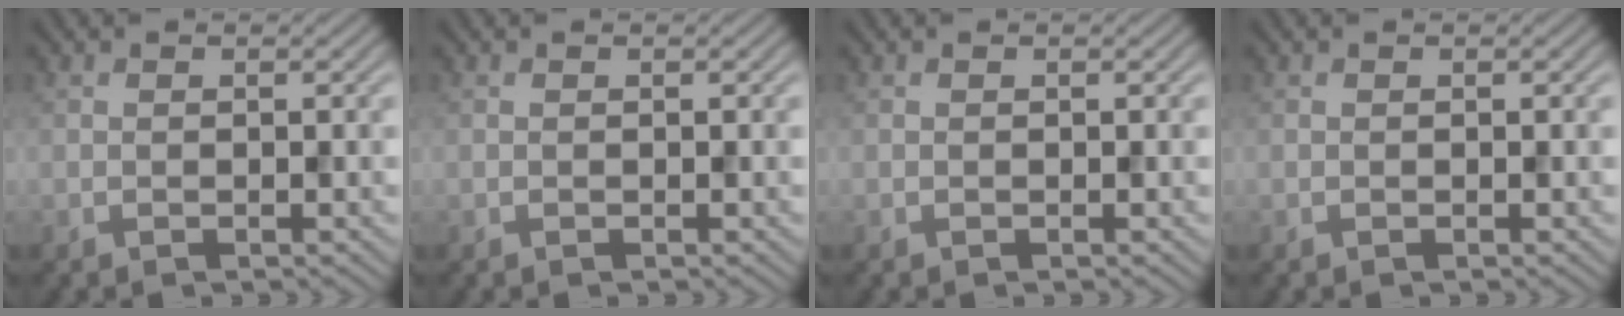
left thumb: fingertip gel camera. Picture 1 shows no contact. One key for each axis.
{"total": 0.0}
{"total": 0.0}
{"total": 0.0}